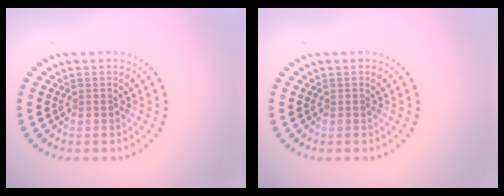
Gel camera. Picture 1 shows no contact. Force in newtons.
{"total": 0.0}